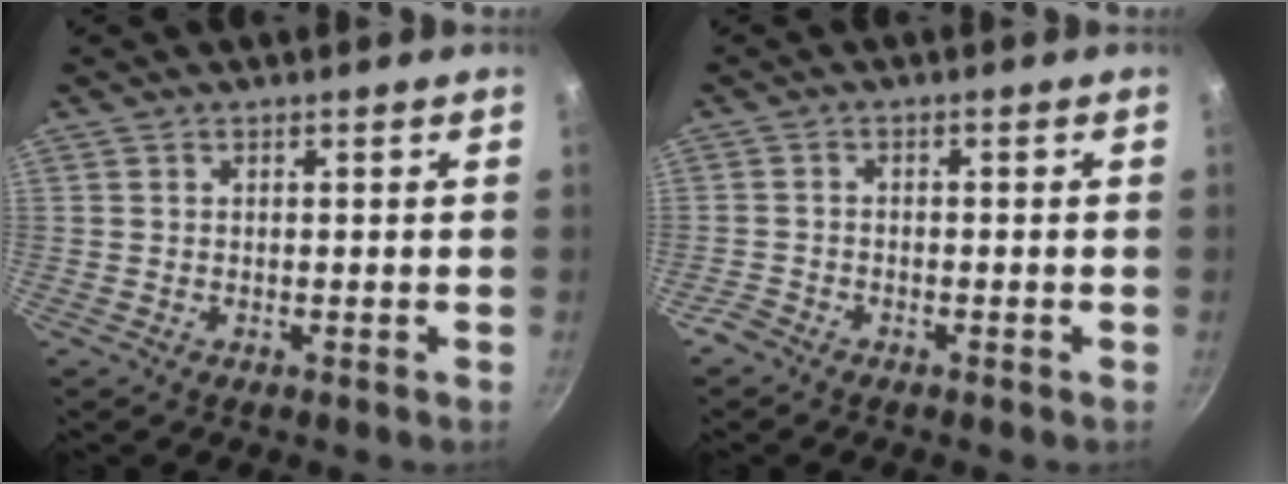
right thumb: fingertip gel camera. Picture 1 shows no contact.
{"total": 2.1, "force": [-1.8, 0.9, 0.6], "torque": [-0.024, 0.017, -0.037]}